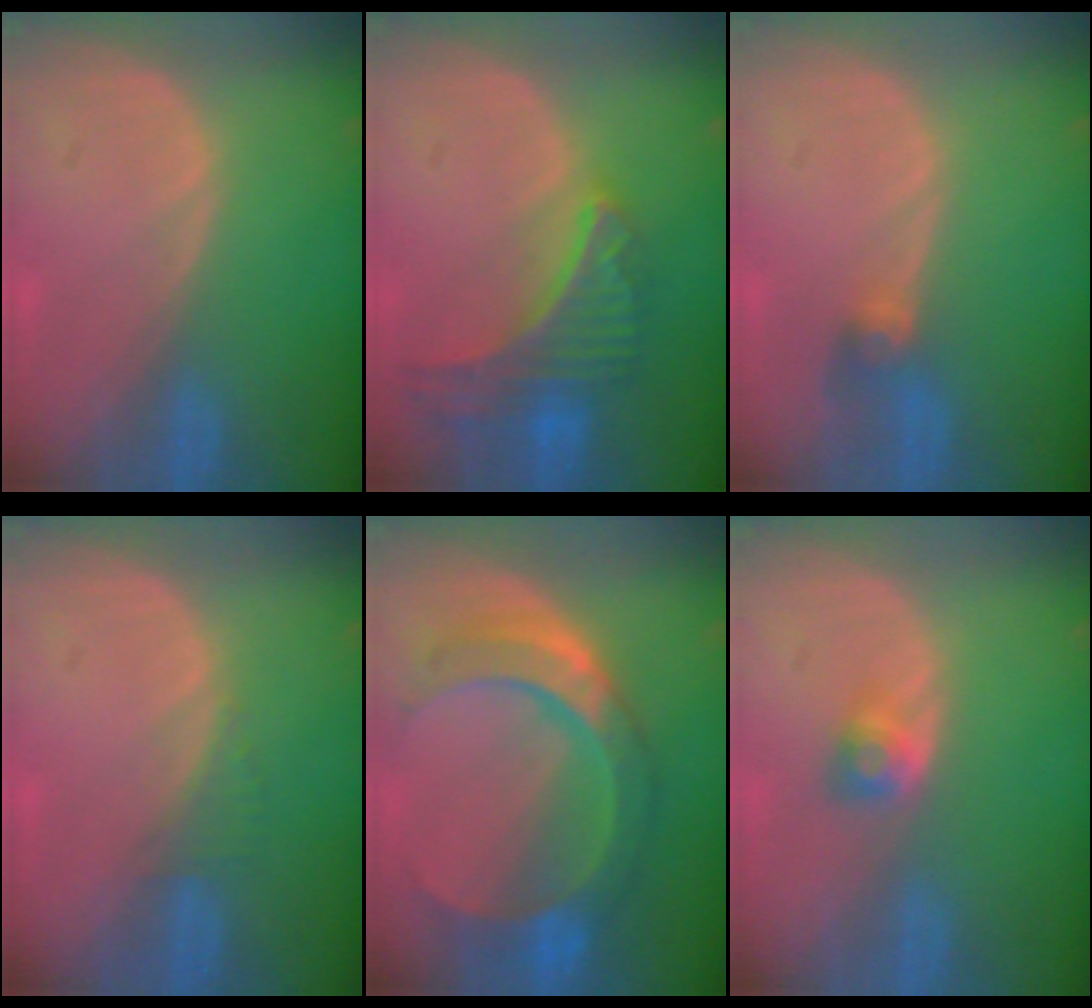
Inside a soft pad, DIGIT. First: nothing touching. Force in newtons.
{"total": 9.1, "press": 8.0, "slide": 4.3}
{"total": 2.7, "press": 2.7, "slide": 0.3}
{"total": 1.3, "press": 1.2, "slide": 0.4}
{"total": 10.0, "press": 10.0, "slide": 0.9}
{"total": 2.7, "press": 2.4, "slide": 1.3}